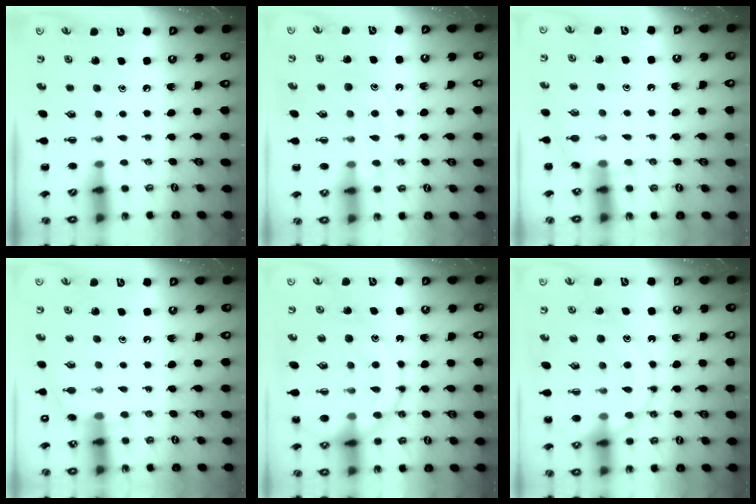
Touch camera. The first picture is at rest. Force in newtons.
{"total": 10.6, "press": 10.6, "slide": 0.7}
{"total": 6.8, "press": 6.7, "slide": 1.3}
{"total": 6.9, "press": 6.7, "slide": 1.4}
{"total": 19.6, "press": 19.5, "slide": 2.3}
{"total": 17.0, "press": 16.9, "slide": 1.9}